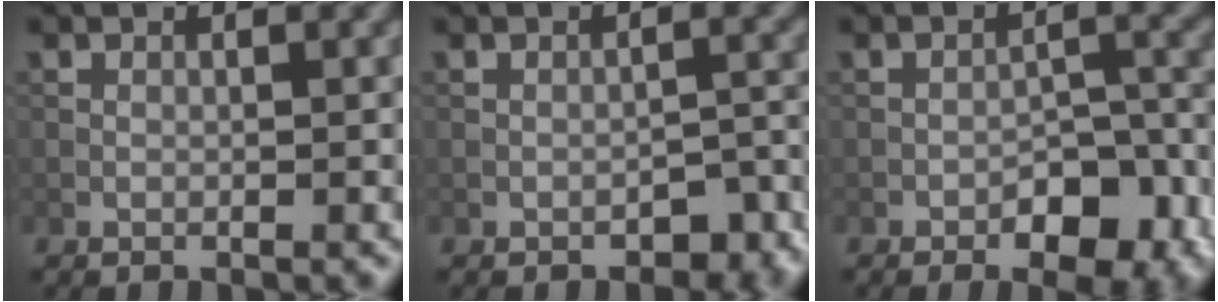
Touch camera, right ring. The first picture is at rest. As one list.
[{"total": 2.9, "force": [-2.0, 1.4, 1.5], "torque": [-0.015, 0.003, -0.022]}, {"total": 6.4, "force": [-3.6, 3.0, 4.4], "torque": [-0.053, 0.014, -0.050]}]